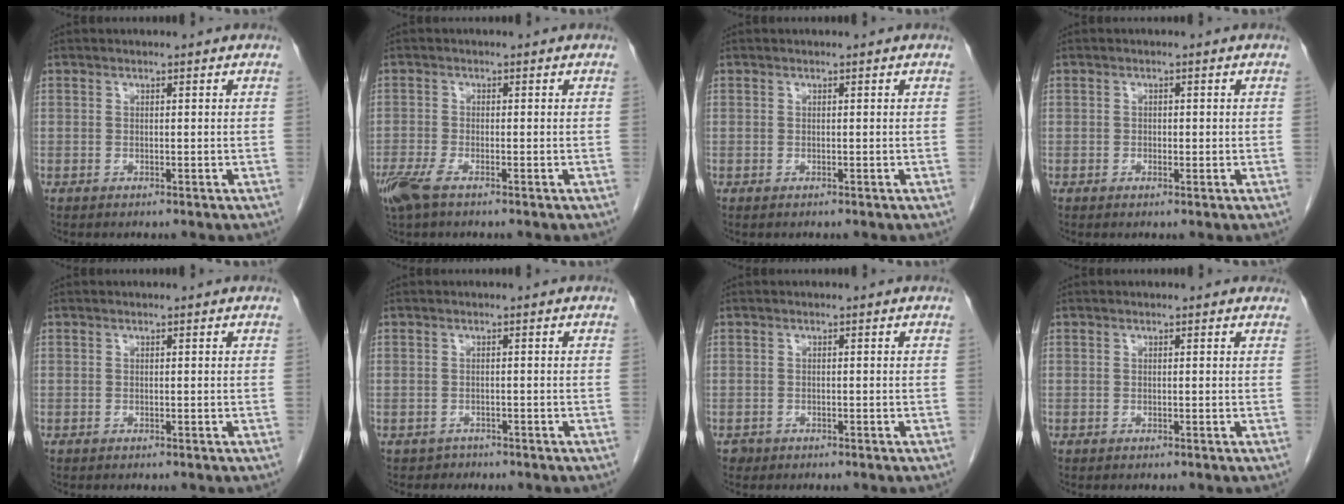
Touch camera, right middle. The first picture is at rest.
{"total": 4.1, "force": [-2.7, 1.0, 3.0], "torque": [-0.068, -0.011, -0.052]}
{"total": 0.0}
{"total": 0.7, "force": [0.0, 0.5, 0.6], "torque": [-0.010, 0.001, -0.001]}
{"total": 0.0}
{"total": 1.1, "force": [-0.7, 0.7, -0.5], "torque": [-0.003, 0.003, -0.014]}
{"total": 0.9, "force": [-0.6, 0.7, 0.0], "torque": [-0.003, 0.003, -0.009]}
{"total": 0.8, "force": [0.7, 0.3, -0.1], "torque": [-0.004, -0.002, -0.001]}